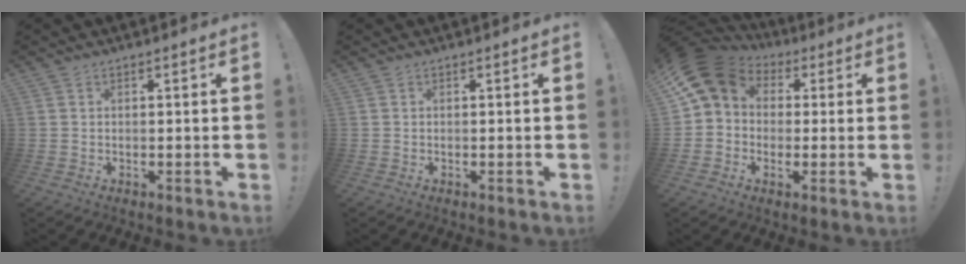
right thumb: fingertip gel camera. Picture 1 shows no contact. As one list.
[{"total": 0.0}, {"total": 11.1, "force": [4.0, 8.8, 5.6], "torque": [-0.082, -0.013, 0.083]}]